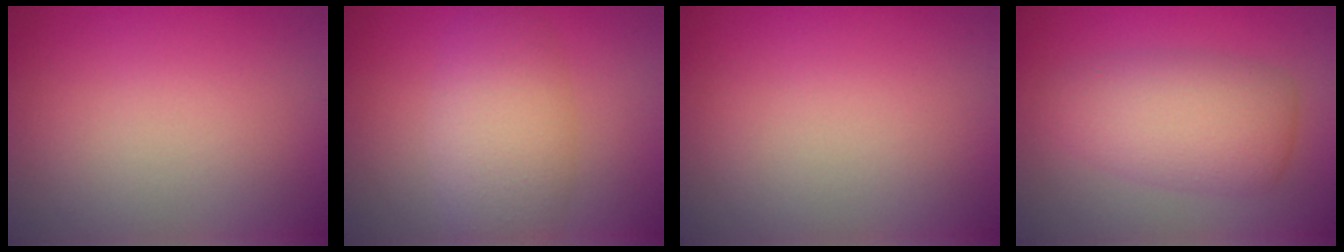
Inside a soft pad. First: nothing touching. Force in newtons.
{"total": 5.5, "press": 5.5, "slide": 0.4}
{"total": 0.0}
{"total": 5.5, "press": 5.5, "slide": 0.0}